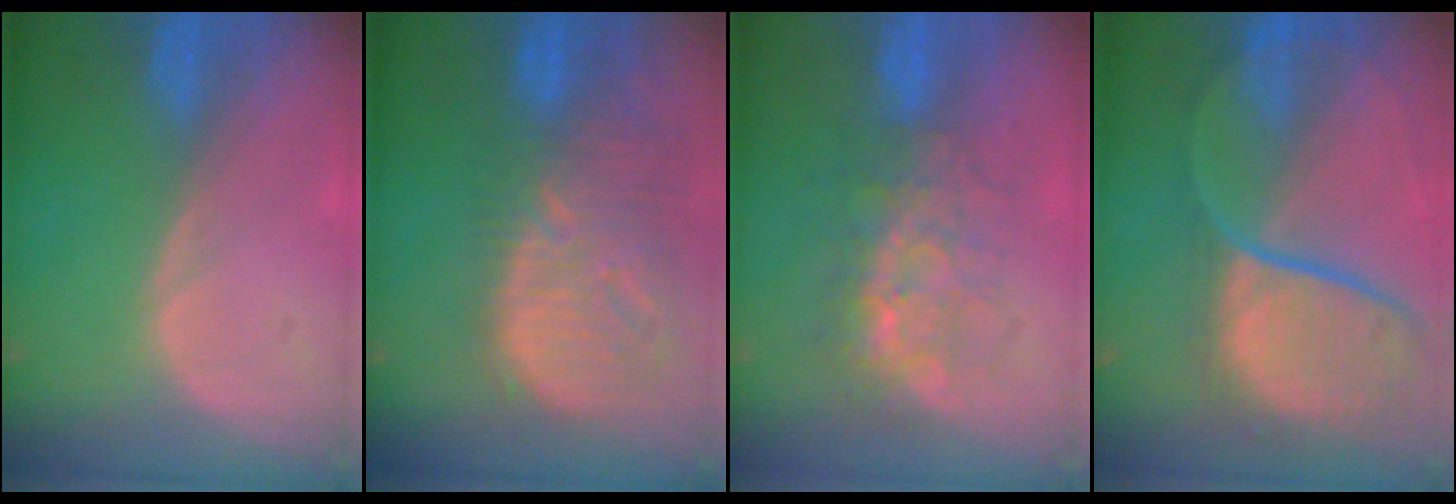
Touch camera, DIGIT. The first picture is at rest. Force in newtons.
{"total": 13.5, "press": 11.6, "slide": 6.9}
{"total": 8.4, "press": 7.6, "slide": 3.5}
{"total": 12.0, "press": 9.9, "slide": 6.7}